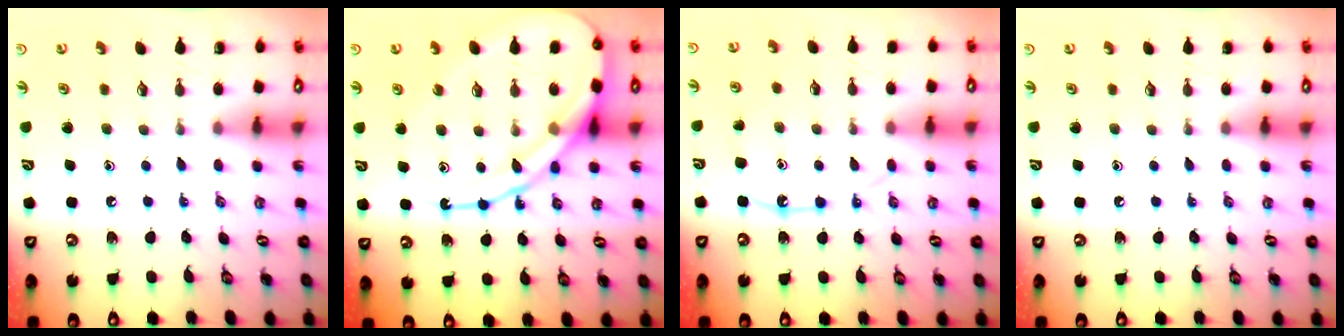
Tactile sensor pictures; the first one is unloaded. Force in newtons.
{"total": 19.0, "press": 18.9, "slide": 2.0}
{"total": 10.7, "press": 10.7, "slide": 0.4}
{"total": 0.0}